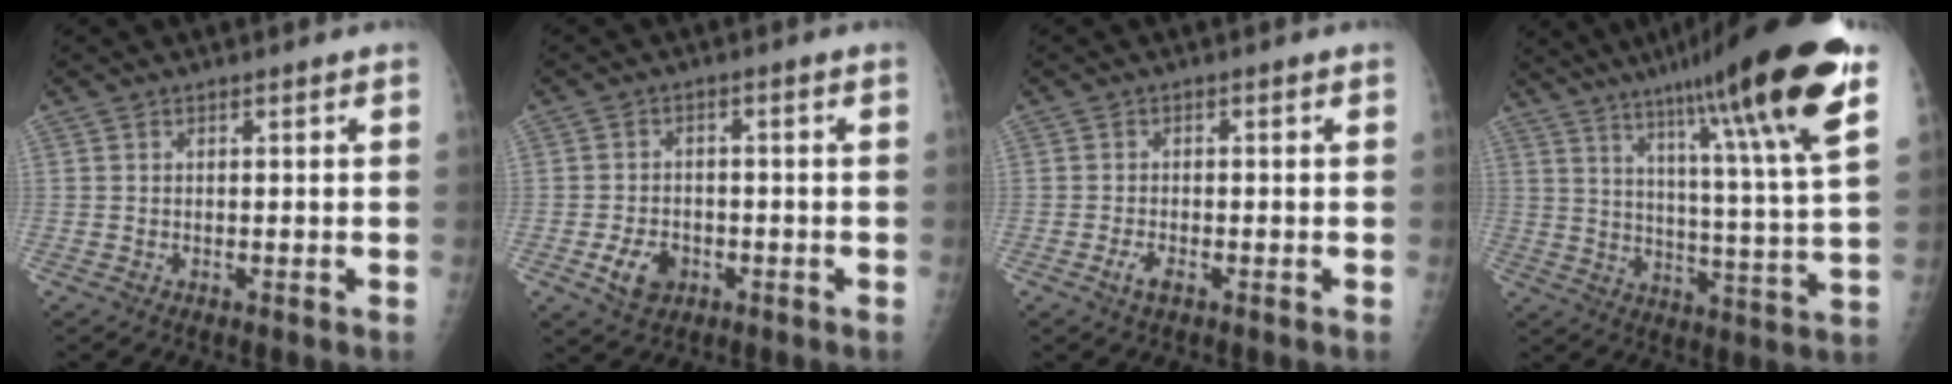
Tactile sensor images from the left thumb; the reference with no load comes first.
{"total": 5.7, "force": [-2.3, 4.1, 3.3], "torque": [-0.049, 0.010, -0.035]}
{"total": 2.4, "force": [-1.2, 1.0, 1.8], "torque": [-0.038, 0.005, -0.024]}
{"total": 24.3, "force": [14.6, 1.6, 19.4], "torque": [-0.281, -0.045, 0.213]}